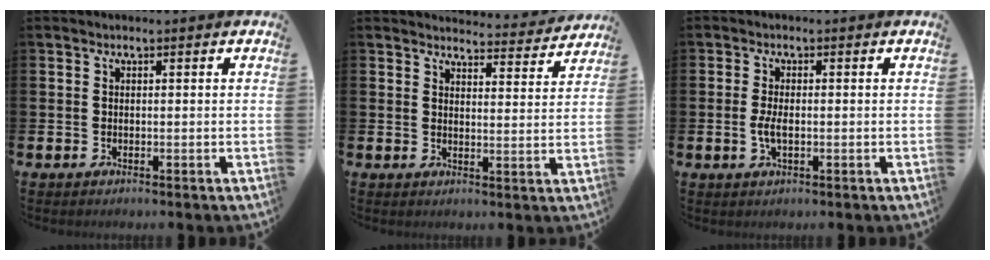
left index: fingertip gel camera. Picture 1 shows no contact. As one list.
[{"total": 4.0, "force": [4.0, 0.5, 0.2], "torque": [0.000, -0.036, 0.066]}, {"total": 2.6, "force": [-0.3, 1.1, 2.4], "torque": [-0.033, -0.003, -0.008]}]